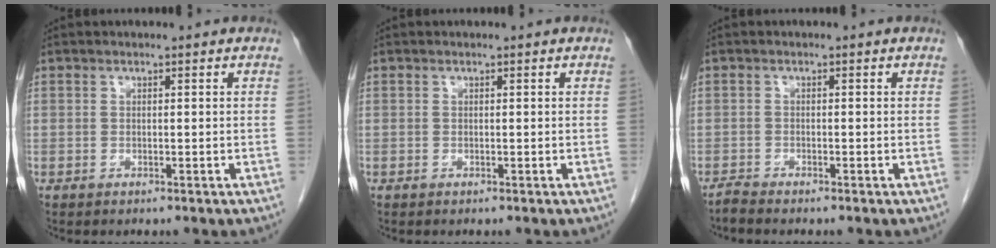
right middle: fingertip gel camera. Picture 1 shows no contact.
{"total": 0.0}
{"total": 1.2, "force": [-1.1, -0.2, 0.1], "torque": [-0.005, -0.004, -0.024]}